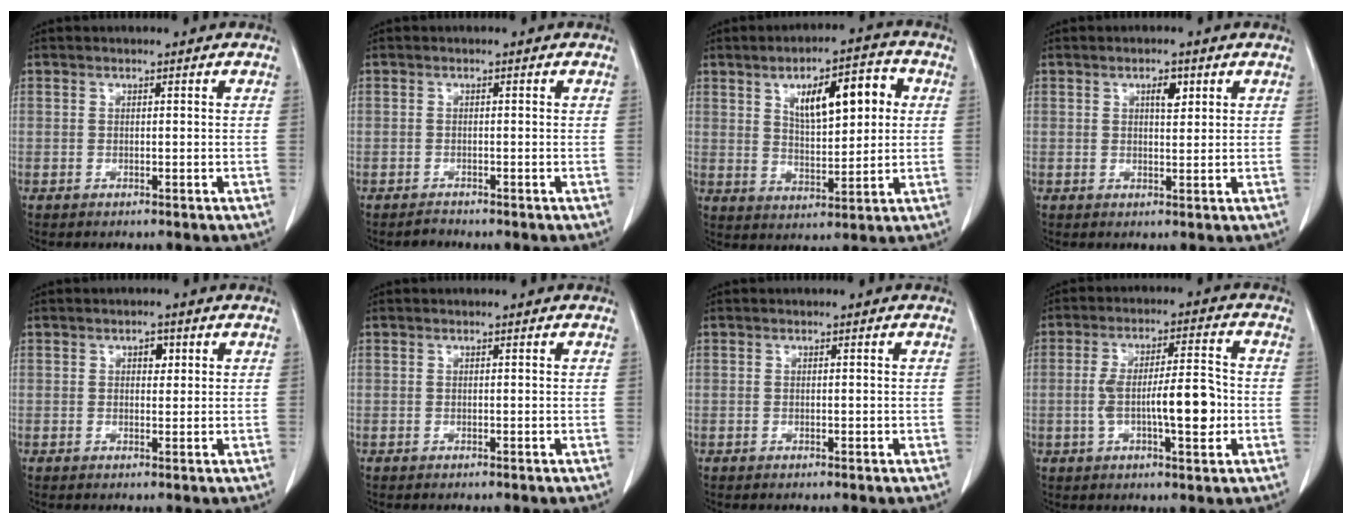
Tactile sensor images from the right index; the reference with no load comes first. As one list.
[{"total": 0.9, "force": [-0.9, 0.1, 0.0], "torque": [0.001, -0.003, -0.016]}, {"total": 11.0, "force": [3.3, 3.8, 9.7], "torque": [-0.149, 0.019, 0.058]}, {"total": 2.5, "force": [1.1, 1.0, 2.0], "torque": [-0.033, -0.001, 0.018]}, {"total": 1.8, "force": [0.7, 1.1, 1.2], "torque": [-0.016, 0.001, 0.008]}, {"total": 0.0}, {"total": 0.5, "force": [-0.1, 0.3, 0.5], "torque": [-0.008, 0.000, 0.001]}, {"total": 9.8, "force": [-1.6, 2.0, 9.5], "torque": [-0.164, 0.010, -0.025]}]